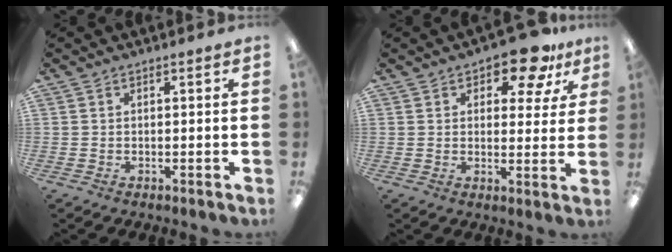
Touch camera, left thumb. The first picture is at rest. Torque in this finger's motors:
{"motor_torque": [0.13, 0.34, -0.19, -0.28, -0.02]}